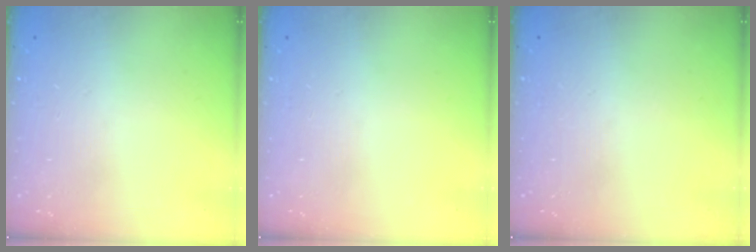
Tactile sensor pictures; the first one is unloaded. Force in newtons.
{"total": 0.0}
{"total": 0.0}